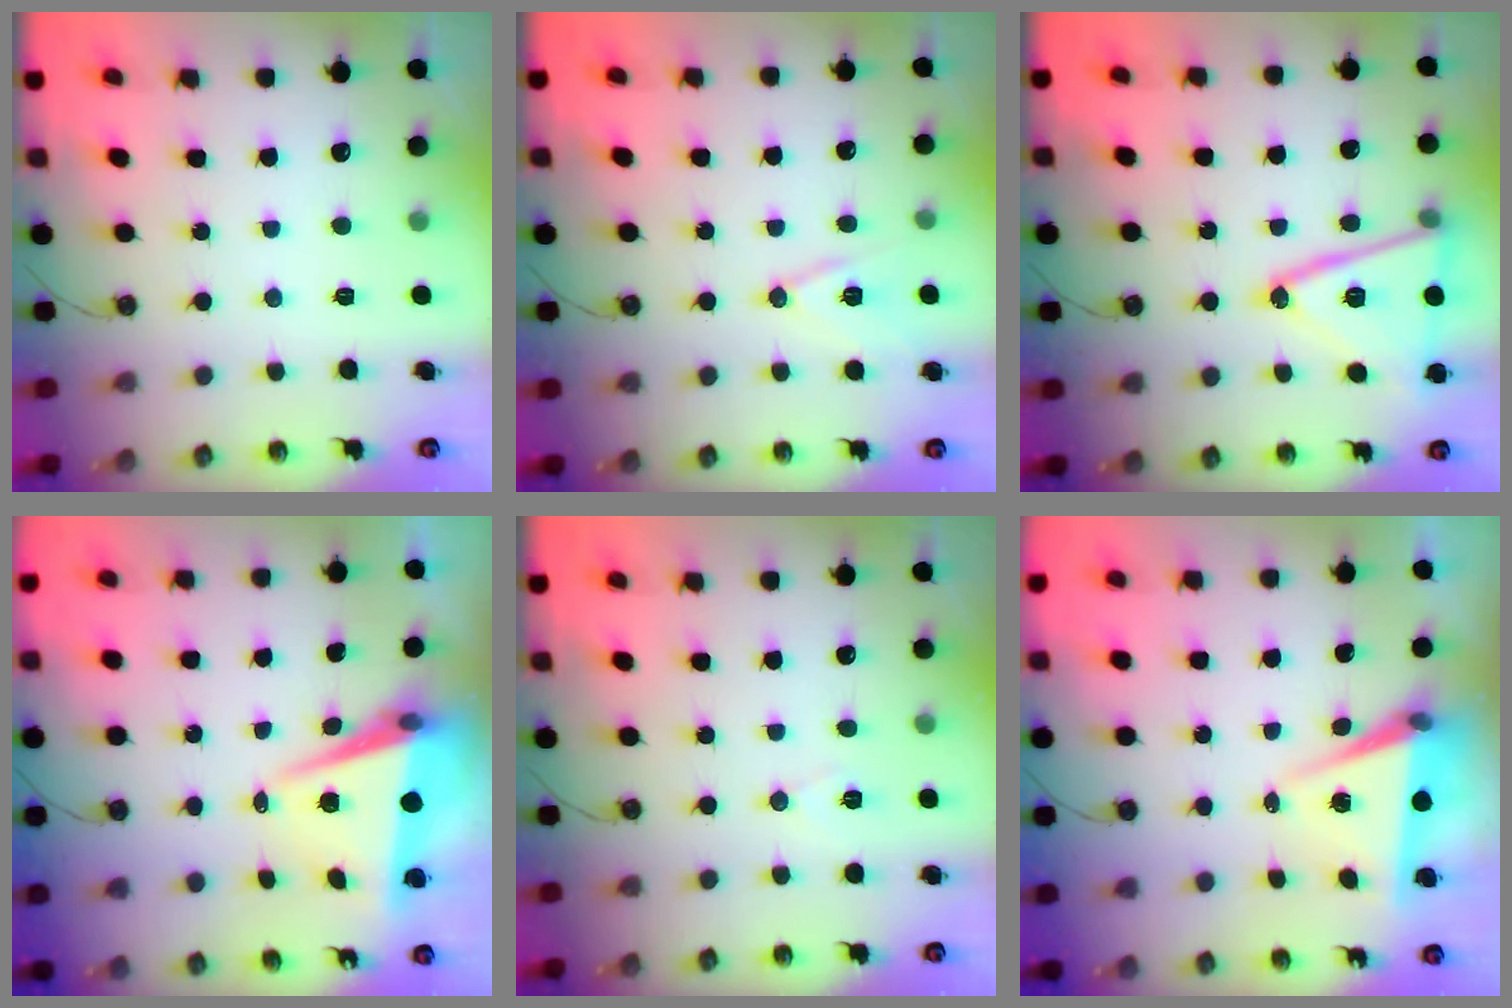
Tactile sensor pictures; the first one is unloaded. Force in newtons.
{"total": 10.4, "press": 9.8, "slide": 3.5}
{"total": 18.3, "press": 18.0, "slide": 3.6}
{"total": 7.4, "press": 6.5, "slide": 3.5}
{"total": 6.0, "press": 4.0, "slide": 4.5}
{"total": 7.4, "press": 5.8, "slide": 4.6}